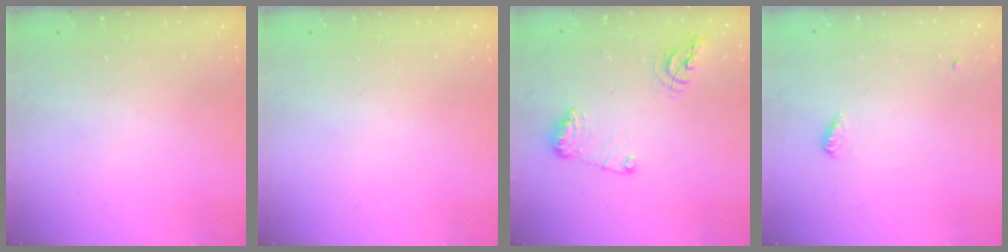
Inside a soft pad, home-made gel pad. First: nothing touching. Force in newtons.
{"total": 0.0}
{"total": 10.5, "press": 10.5, "slide": 1.0}
{"total": 3.1, "press": 3.0, "slide": 0.7}